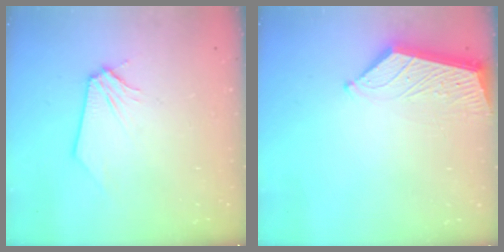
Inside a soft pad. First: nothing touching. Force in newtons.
{"total": 6.3, "press": 6.2, "slide": 0.5}